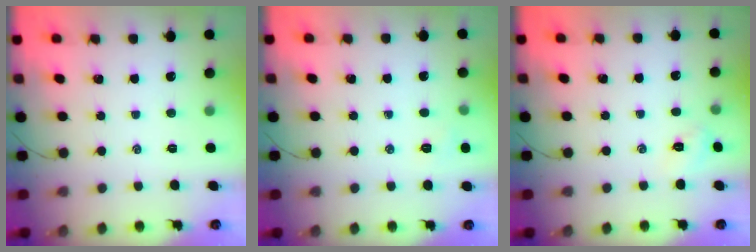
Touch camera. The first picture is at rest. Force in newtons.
{"total": 4.5, "press": 4.4, "slide": 1.0}
{"total": 3.1, "press": 2.9, "slide": 0.9}